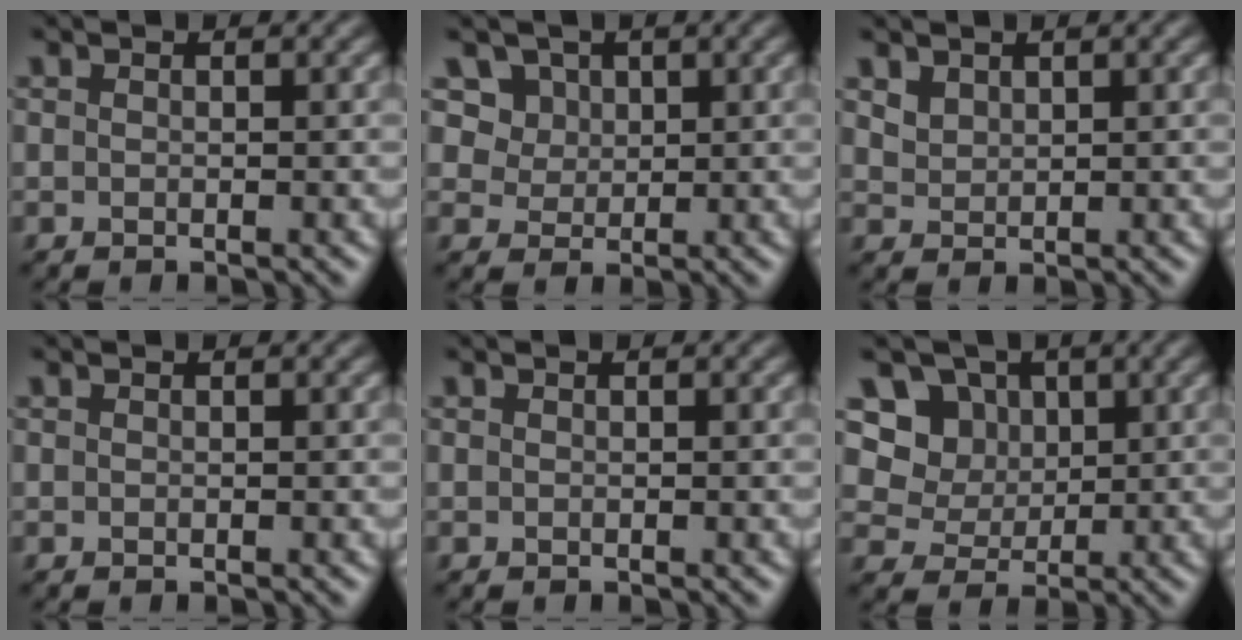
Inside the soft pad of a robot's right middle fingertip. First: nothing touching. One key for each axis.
{"total": 5.9, "fx": 3.3, "fy": 4.3, "fz": 2.4, "tx": -0.054, "ty": -0.005, "tz": 0.057}
{"total": 1.4, "fx": 1.1, "fy": 0.8, "fz": 0.4, "tx": -0.013, "ty": -0.002, "tz": 0.025}
{"total": 0.0}
{"total": 0.0}
{"total": 7.7, "fx": 3.4, "fy": 6.2, "fz": 3.0, "tx": -0.056, "ty": 0.003, "tz": 0.049}